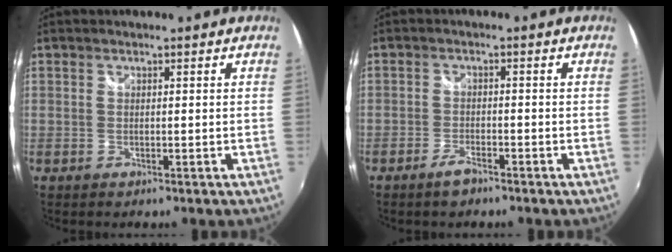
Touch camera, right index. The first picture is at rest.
{"total": 3.0, "force": [-2.5, 0.9, 1.5], "torque": [-0.043, -0.002, -0.050]}